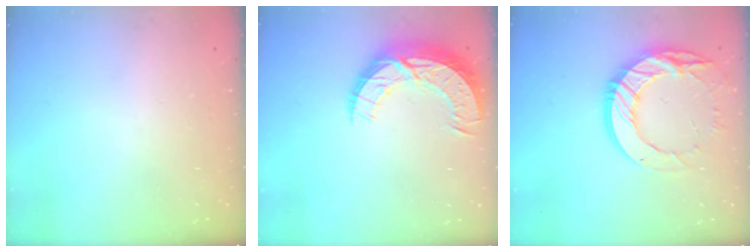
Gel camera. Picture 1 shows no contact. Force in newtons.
{"total": 12.6, "press": 12.6, "slide": 0.8}
{"total": 17.2, "press": 17.1, "slide": 1.3}